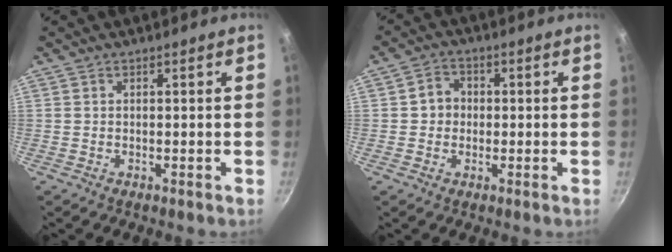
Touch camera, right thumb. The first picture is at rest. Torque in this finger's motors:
{"motor_torque": [-0.06, 0.06, 0.05, 0.00, 0.01]}